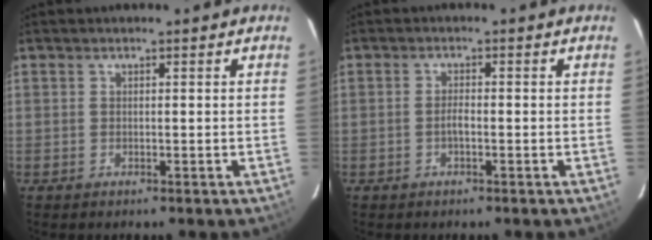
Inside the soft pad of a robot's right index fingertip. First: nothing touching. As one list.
[{"total": 1.5, "force": [-0.7, 0.5, 1.3], "torque": [-0.025, 0.001, -0.013]}]